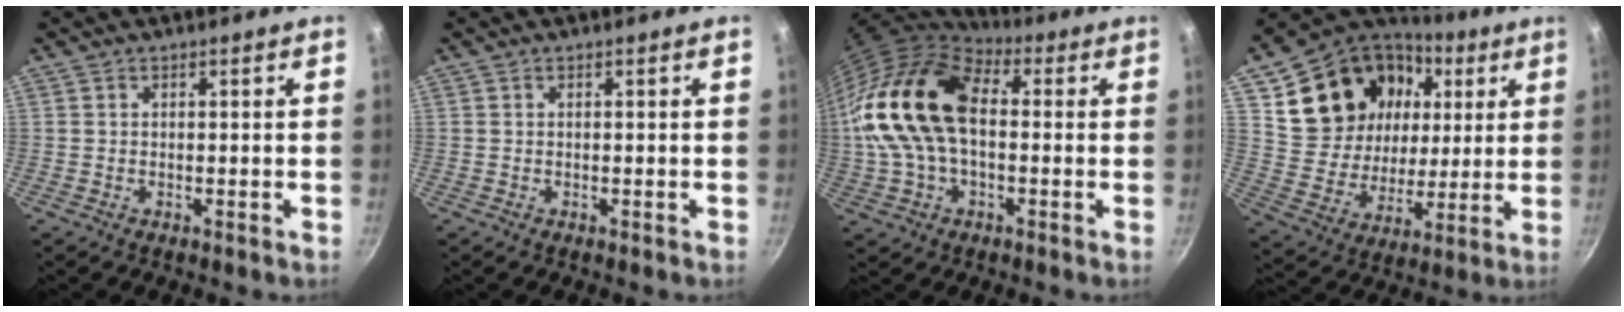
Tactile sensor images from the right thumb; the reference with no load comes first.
{"total": 0.0}
{"total": 20.5, "force": [1.0, 12.7, 16.0], "torque": [-0.301, 0.032, 0.007]}
{"total": 23.2, "force": [8.1, 17.9, 12.4], "torque": [-0.216, -0.004, 0.149]}